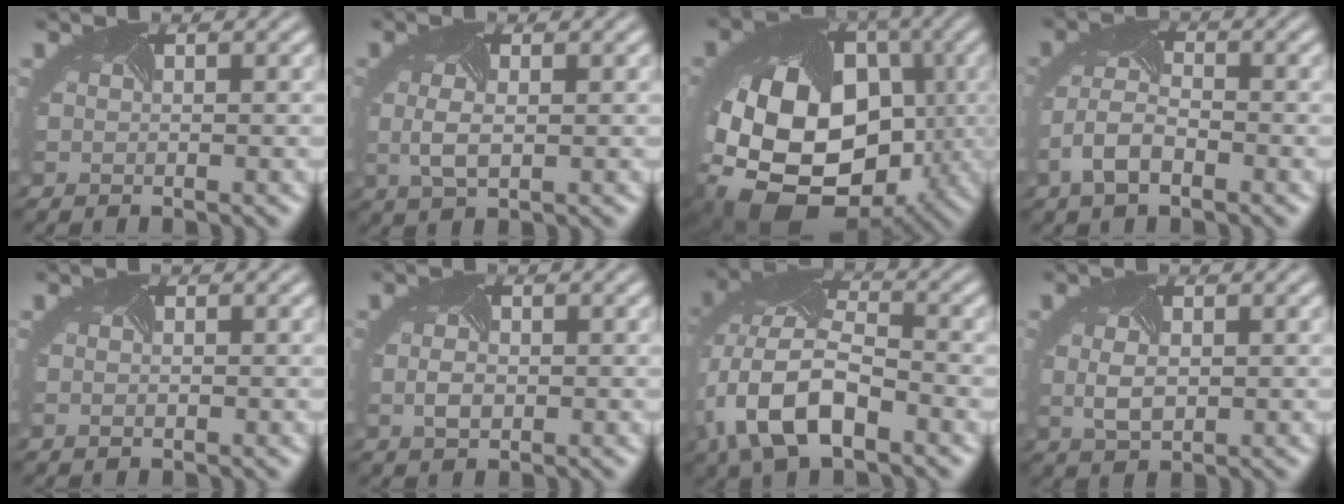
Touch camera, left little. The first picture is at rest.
{"total": 2.4, "force": [0.0, 1.0, 2.1], "torque": [-0.055, -0.004, -0.001]}
{"total": 18.8, "force": [-3.8, 13.8, 12.2], "torque": [-0.223, -0.034, -0.056]}
{"total": 4.2, "force": [-2.0, 2.1, 3.0], "torque": [-0.068, -0.002, -0.043]}
{"total": 0.8, "force": [-0.1, 0.6, 0.6], "torque": [-0.006, -0.003, -0.004]}
{"total": 1.7, "force": [-0.3, 1.1, 1.2], "torque": [-0.028, -0.003, -0.005]}
{"total": 10.1, "force": [-3.7, 5.4, 7.7], "torque": [-0.171, -0.006, -0.073]}
{"total": 2.4, "force": [0.0, 1.5, 1.8], "torque": [-0.048, -0.005, 0.004]}